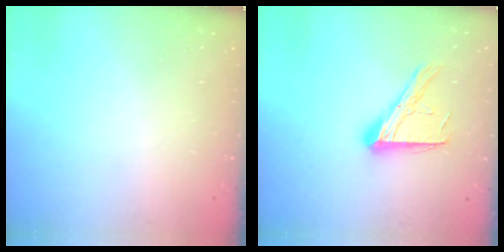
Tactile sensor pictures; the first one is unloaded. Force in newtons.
{"total": 13.9, "press": 13.9, "slide": 1.2}